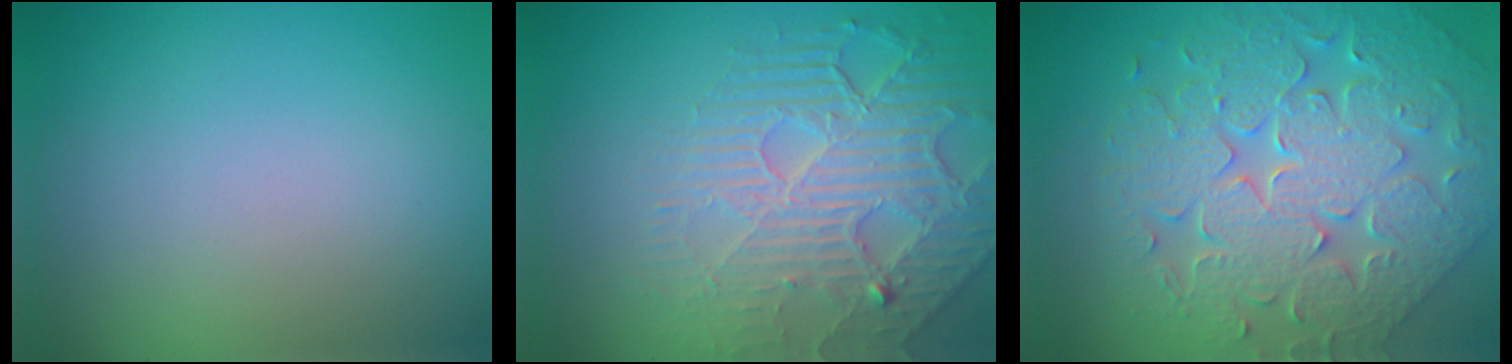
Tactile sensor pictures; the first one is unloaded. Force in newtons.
{"total": 5.6, "press": 4.7, "slide": 3.0}
{"total": 8.5, "press": 6.9, "slide": 4.9}